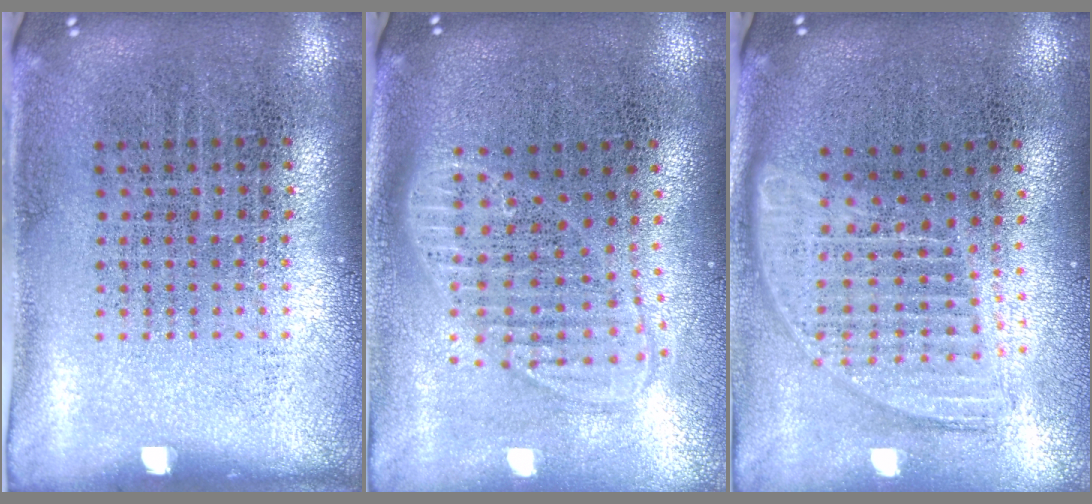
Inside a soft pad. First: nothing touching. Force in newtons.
{"total": 1.8, "press": 1.4, "slide": 1.0}
{"total": 1.7, "press": 1.4, "slide": 0.9}